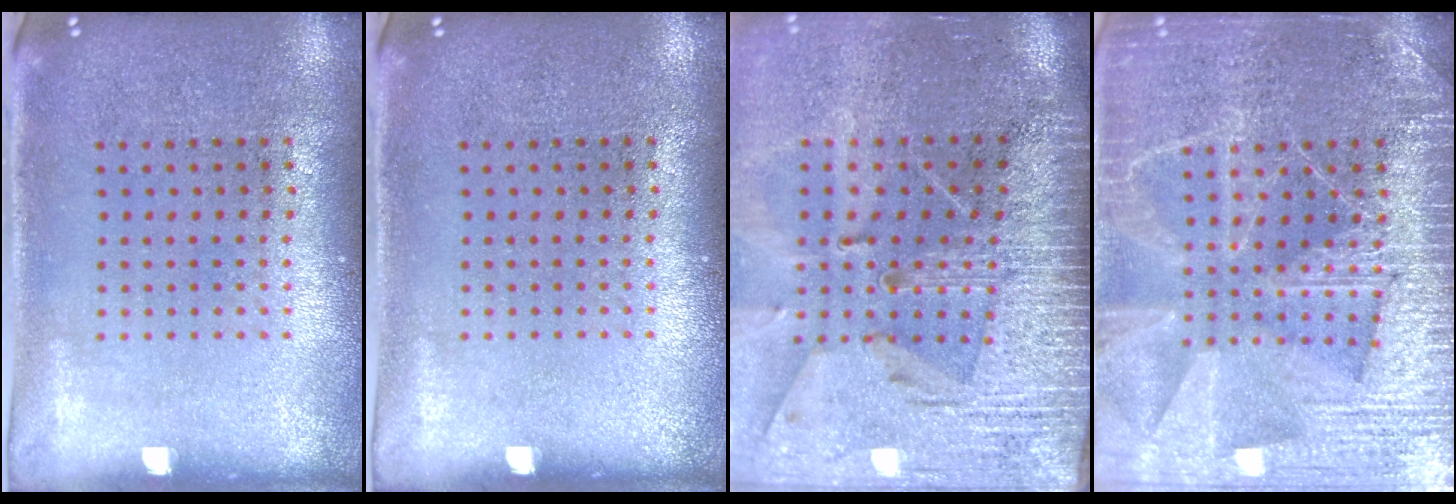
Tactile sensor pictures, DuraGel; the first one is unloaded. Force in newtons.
{"total": 0.0}
{"total": 4.1, "press": 3.5, "slide": 2.2}
{"total": 6.6, "press": 6.5, "slide": 0.9}